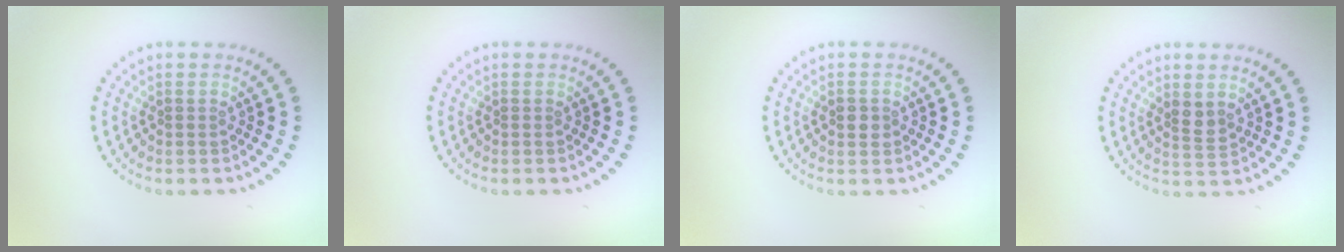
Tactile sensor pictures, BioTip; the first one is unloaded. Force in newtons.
{"total": 0.0}
{"total": 1.0, "press": 1.0, "slide": 0.1}
{"total": 1.6, "press": 1.4, "slide": 0.7}